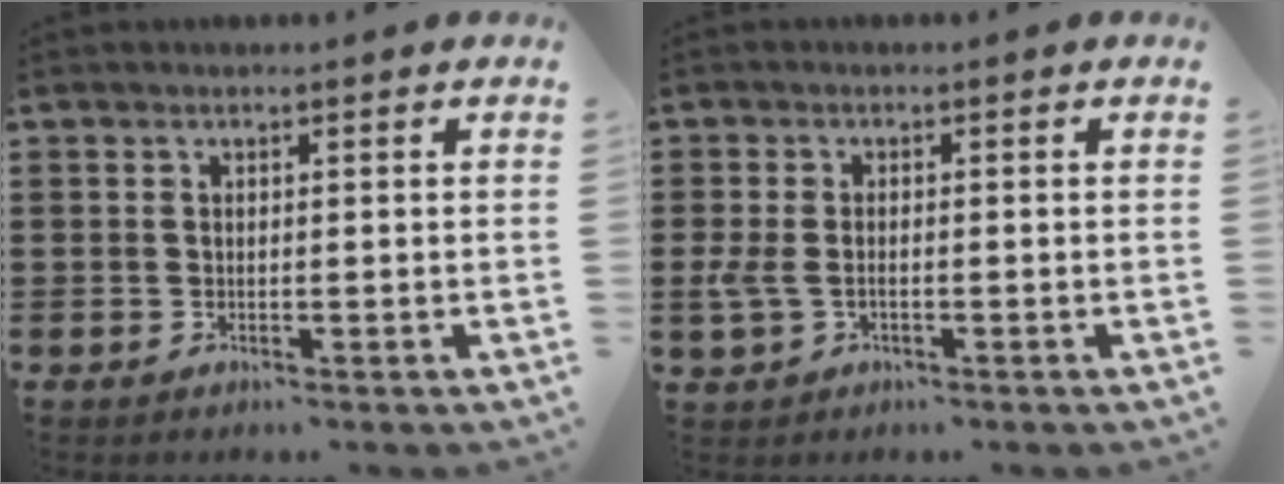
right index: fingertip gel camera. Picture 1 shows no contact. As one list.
[{"total": 2.8, "force": [-0.8, 1.7, 2.1], "torque": [-0.059, -0.005, -0.019]}]